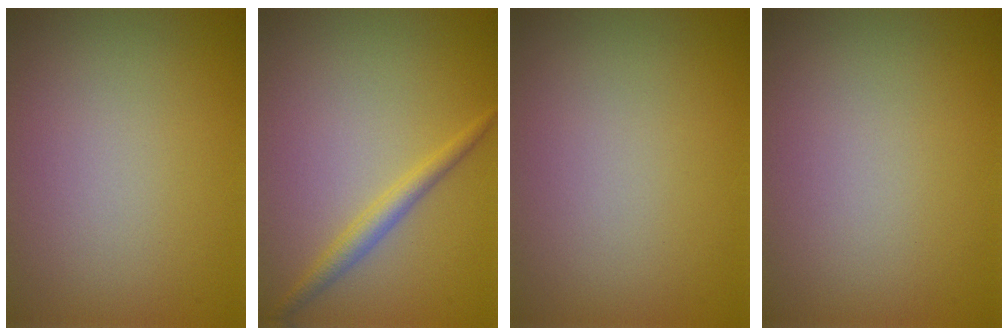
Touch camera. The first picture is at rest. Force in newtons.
{"total": 2.0, "press": 2.0, "slide": 0.1}
{"total": 0.0}
{"total": 0.0}